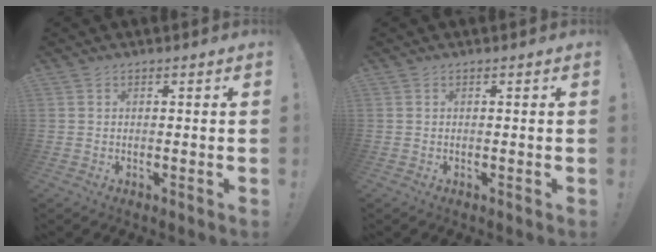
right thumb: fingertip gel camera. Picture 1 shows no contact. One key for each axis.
{"total": 0.0}